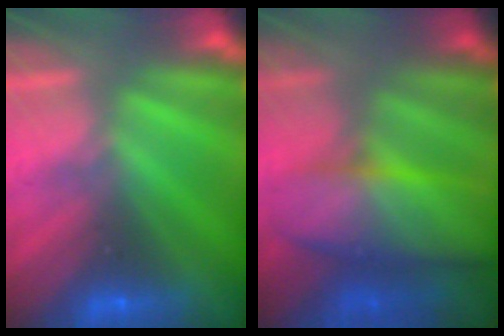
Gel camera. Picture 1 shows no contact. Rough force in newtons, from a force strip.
{"total": 7.8}